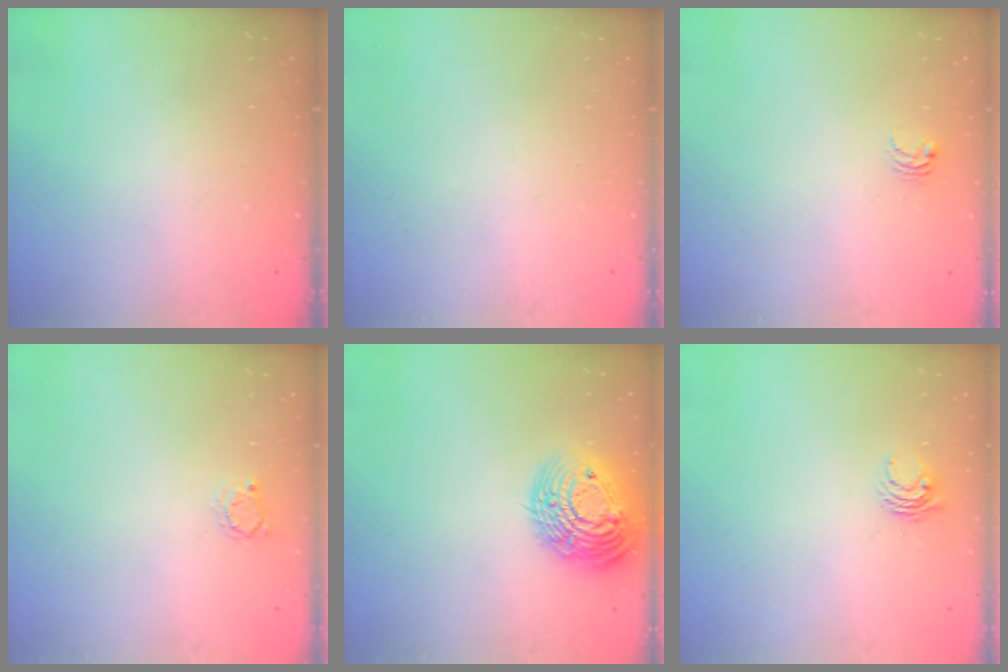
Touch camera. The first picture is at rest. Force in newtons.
{"total": 0.0}
{"total": 3.3, "press": 3.3, "slide": 0.2}
{"total": 2.4, "press": 2.3, "slide": 0.3}
{"total": 19.1, "press": 19.0, "slide": 1.5}
{"total": 3.7, "press": 3.7, "slide": 0.3}